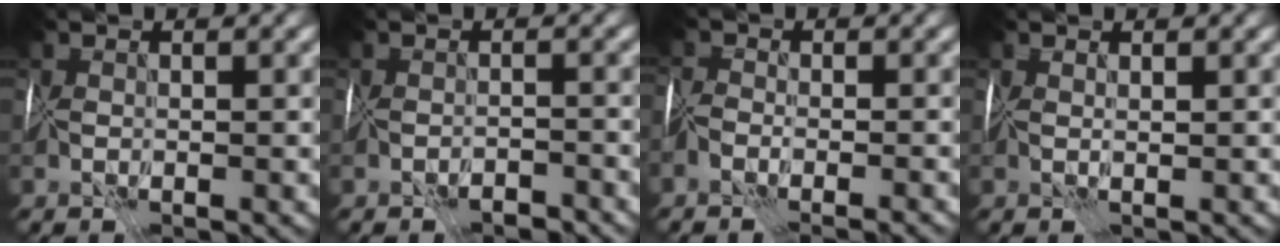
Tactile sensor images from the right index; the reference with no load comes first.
{"total": 2.6, "force": [-2.5, 0.4, 0.6], "torque": [0.000, 0.006, -0.037]}
{"total": 3.5, "force": [-3.3, 0.9, 1.0], "torque": [-0.002, 0.003, -0.044]}
{"total": 1.3, "force": [1.1, -0.6, -0.3], "torque": [0.006, 0.007, 0.026]}